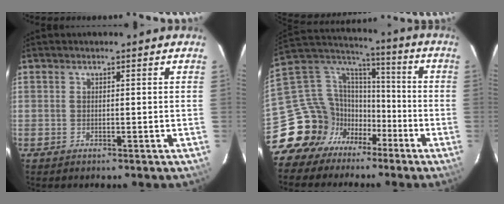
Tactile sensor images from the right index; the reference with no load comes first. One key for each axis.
{"total": 16.7, "fx": -10.2, "fy": 12.5, "fz": 4.5, "tx": -0.102, "ty": 0.057, "tz": -0.180}